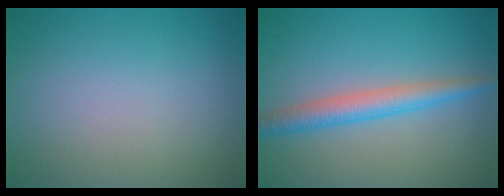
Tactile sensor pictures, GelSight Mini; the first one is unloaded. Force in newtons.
{"total": 3.4, "press": 3.4, "slide": 0.1}